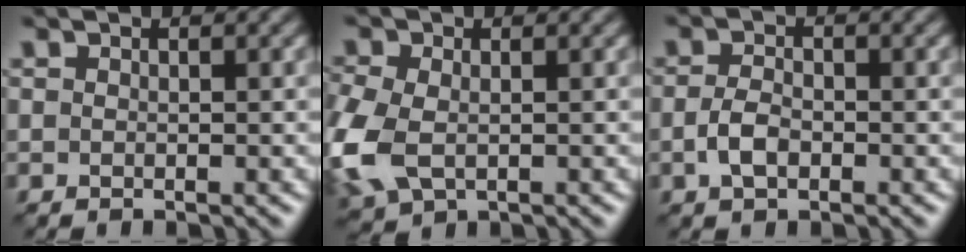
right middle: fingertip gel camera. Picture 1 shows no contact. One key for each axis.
{"total": 6.9, "fx": -1.4, "fy": 4.8, "fz": 4.8, "tx": -0.159, "ty": -0.017, "tz": -0.029}
{"total": 2.2, "fx": -0.9, "fy": 1.3, "fz": 1.6, "tx": -0.039, "ty": -0.001, "tz": -0.022}